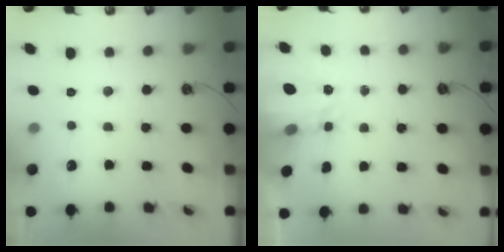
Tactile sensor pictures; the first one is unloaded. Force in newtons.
{"total": 3.6, "press": 3.5, "slide": 0.5}